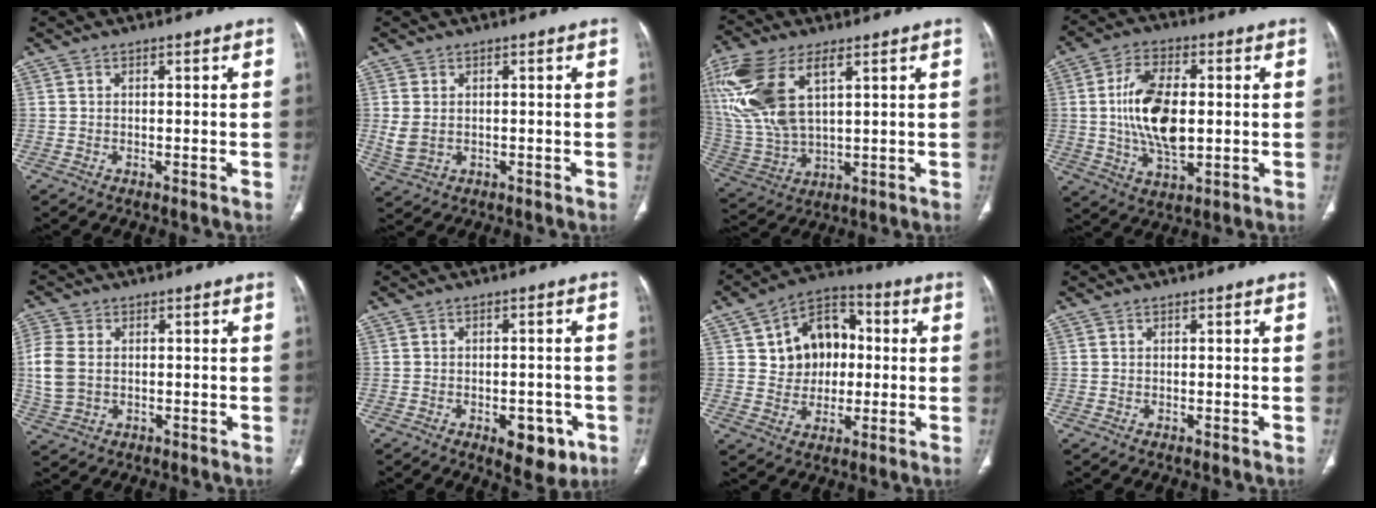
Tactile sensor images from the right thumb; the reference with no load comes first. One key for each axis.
{"total": 3.9, "fx": 0.1, "fy": 2.9, "fz": 2.7, "tx": -0.063, "ty": -0.004, "tz": 0.012}
{"total": 18.9, "fx": 7.1, "fy": 9.2, "fz": 14.9, "tx": -0.342, "ty": -0.015, "tz": 0.144}
{"total": 14.1, "fx": 0.6, "fy": 7.3, "fz": 12.1, "tx": -0.221, "ty": -0.002, "tz": 0.013}
{"total": 7.5, "fx": 0.1, "fy": 5.3, "fz": 5.2, "tx": -0.136, "ty": 0.003, "tz": 0.004}
{"total": 7.3, "fx": -3.2, "fy": 3.9, "fz": 5.3, "tx": -0.044, "ty": 0.010, "tz": -0.033}
{"total": 13.2, "fx": 2.0, "fy": 10.3, "fz": 8.1, "tx": -0.081, "ty": 0.016, "tz": 0.029}
{"total": 0.0}